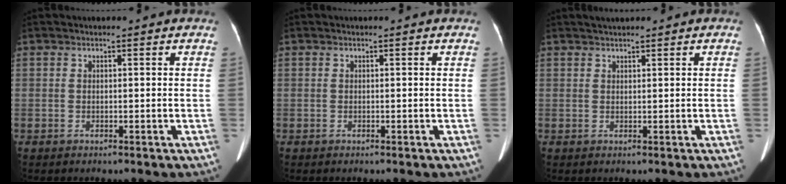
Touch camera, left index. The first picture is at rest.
{"total": 0.0}
{"total": 1.3, "force": [1.1, 0.4, 0.7], "torque": [-0.013, 0.015, 0.019]}